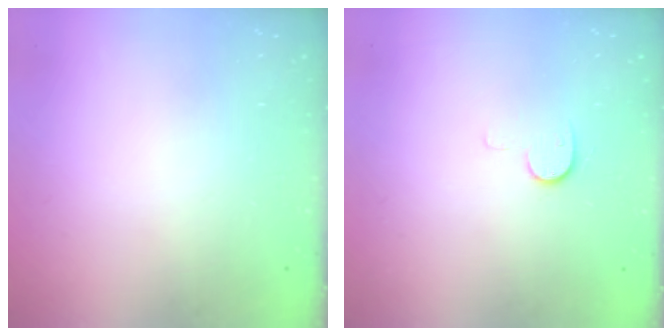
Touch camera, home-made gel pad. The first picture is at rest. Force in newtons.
{"total": 6.8, "press": 6.8, "slide": 0.6}